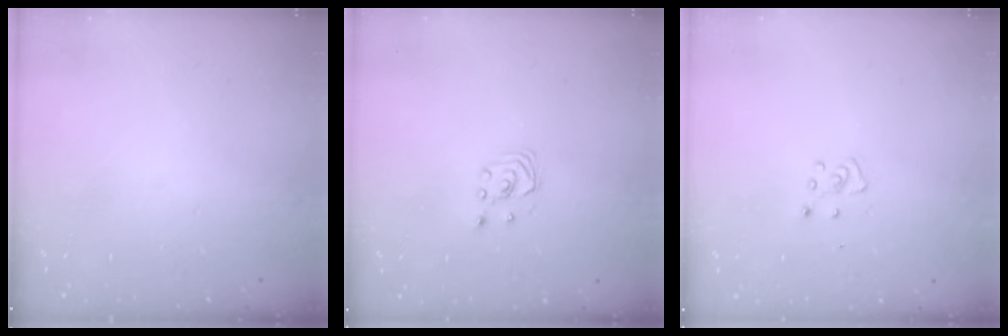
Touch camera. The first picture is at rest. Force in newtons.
{"total": 1.9, "press": 1.9, "slide": 0.2}
{"total": 4.6, "press": 4.6, "slide": 0.5}